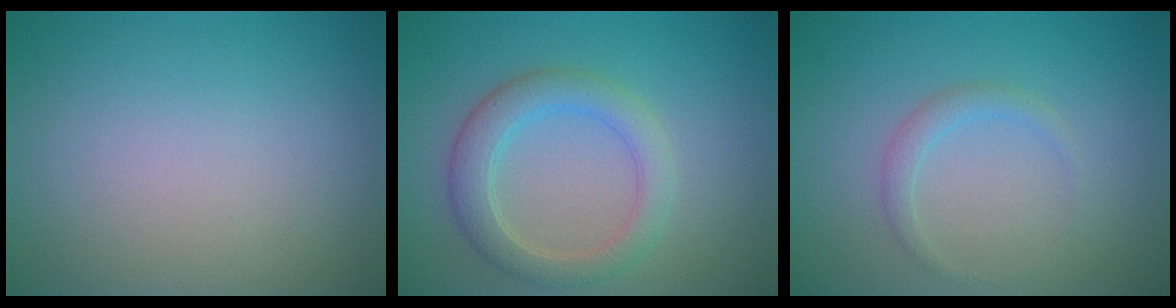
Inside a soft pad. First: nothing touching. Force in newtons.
{"total": 3.5, "press": 3.5, "slide": 0.1}
{"total": 1.3, "press": 1.3, "slide": 0.1}